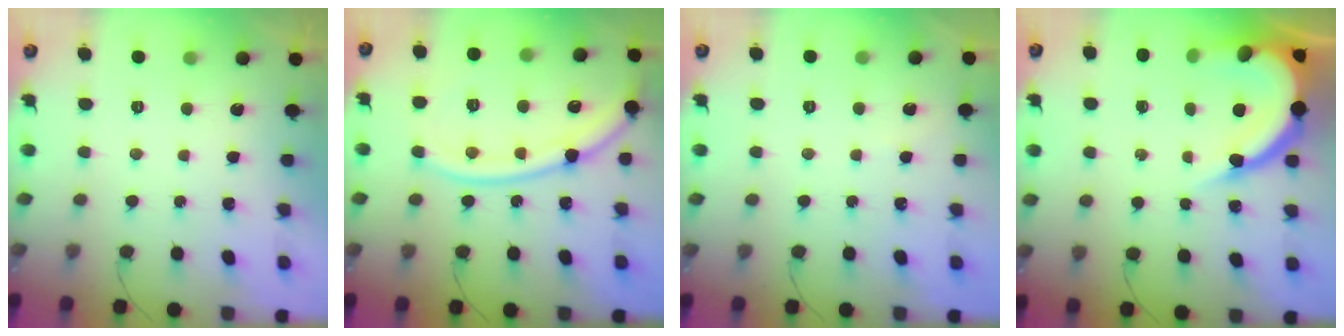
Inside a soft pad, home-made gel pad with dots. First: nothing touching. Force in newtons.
{"total": 16.5, "press": 16.5, "slide": 1.5}
{"total": 2.1, "press": 2.1, "slide": 0.3}
{"total": 14.3, "press": 14.3, "slide": 1.3}